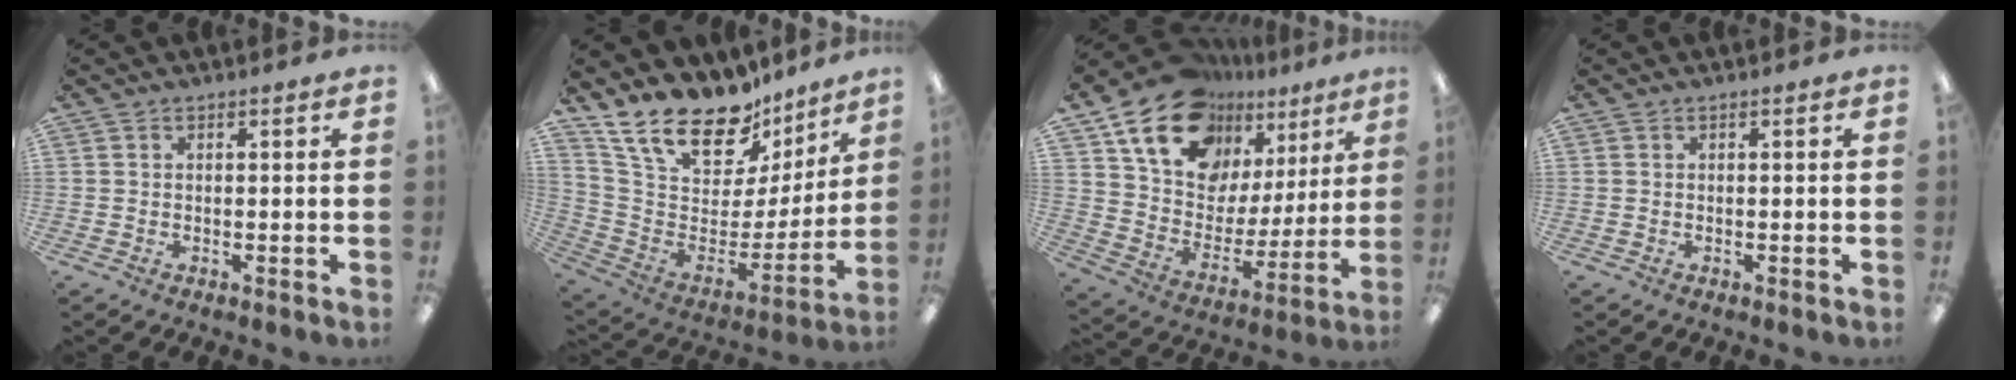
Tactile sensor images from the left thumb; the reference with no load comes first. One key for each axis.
{"total": 21.8, "fx": 17.0, "fy": 9.6, "fz": 9.6, "tx": -0.171, "ty": -0.127, "tz": 0.307}
{"total": 18.6, "fx": 13.0, "fy": 11.2, "fz": 7.3, "tx": -0.140, "ty": -0.081, "tz": 0.240}
{"total": 0.0}